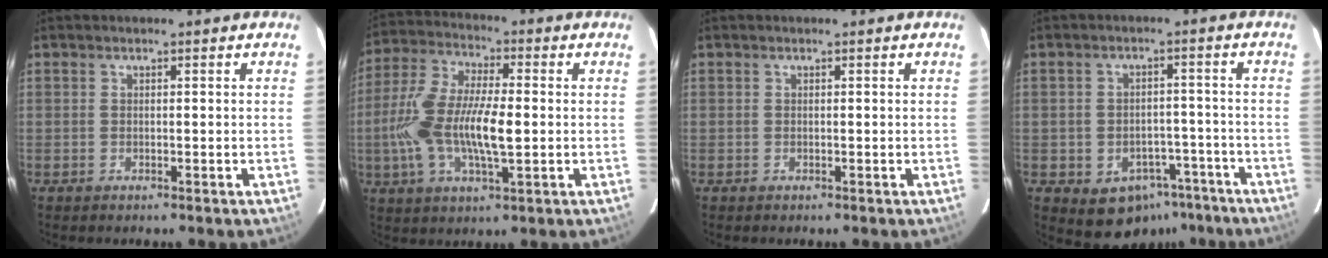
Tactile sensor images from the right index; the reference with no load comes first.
{"total": 15.1, "force": [-1.6, 5.5, 14.0], "torque": [-0.288, 0.003, -0.034]}
{"total": 0.0}
{"total": 9.6, "force": [-5.8, 7.0, 3.1], "torque": [-0.056, 0.031, -0.048]}